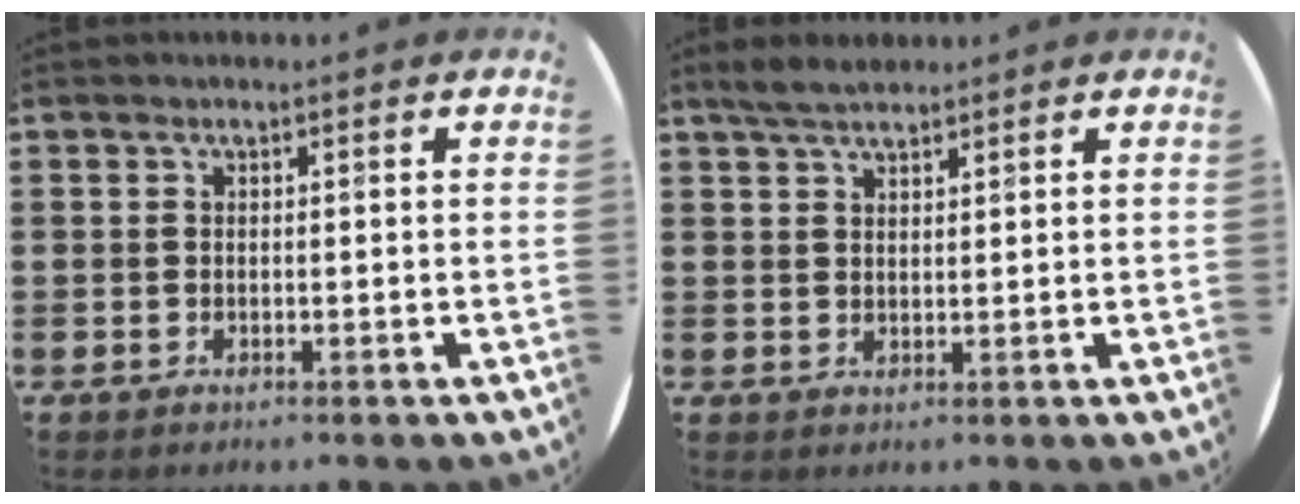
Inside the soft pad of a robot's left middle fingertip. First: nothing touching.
{"total": 3.1, "force": [2.6, 0.8, 1.3], "torque": [-0.030, 0.005, 0.049]}